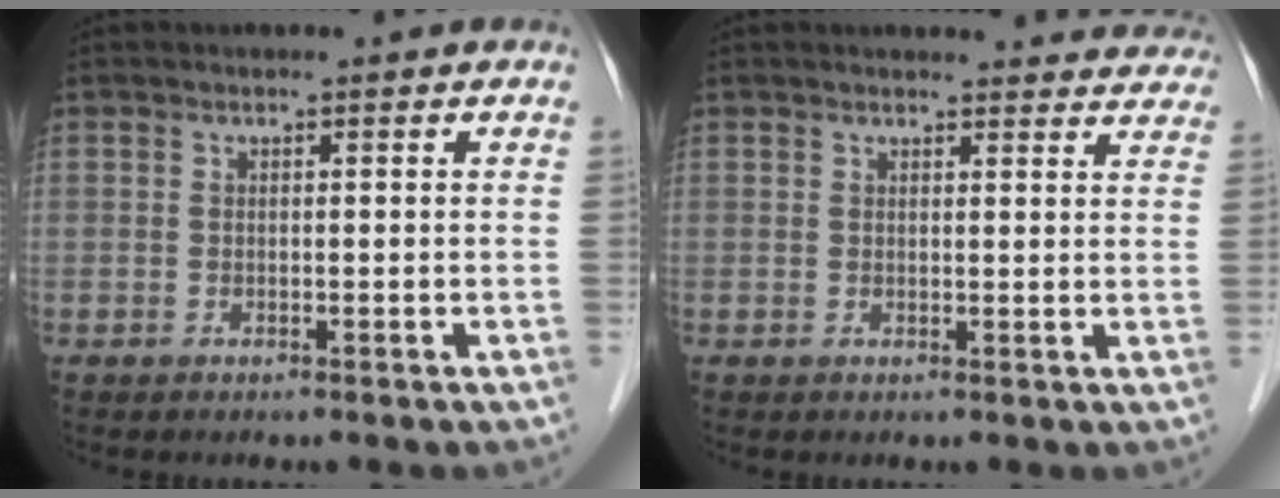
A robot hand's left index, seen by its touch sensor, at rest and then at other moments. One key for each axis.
{"total": 13.3, "fx": 12.8, "fy": 3.1, "fz": 2.3, "tx": 0.006, "ty": -0.007, "tz": 0.121}